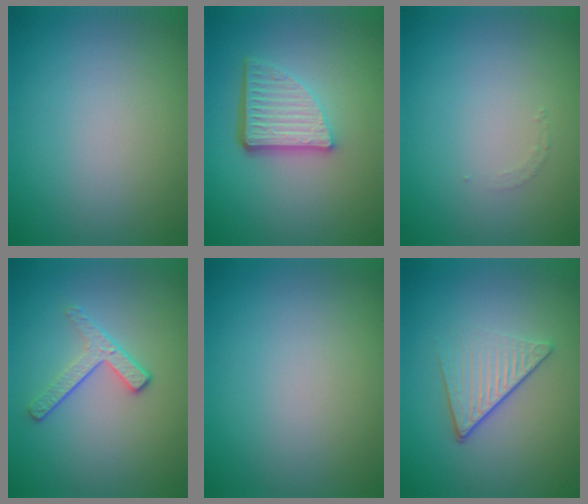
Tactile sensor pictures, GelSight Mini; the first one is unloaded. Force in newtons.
{"total": 5.5, "press": 3.8, "slide": 4.0}
{"total": 0.8, "press": 0.8, "slide": 0.1}
{"total": 2.3, "press": 1.7, "slide": 1.6}
{"total": 0.0}
{"total": 4.3, "press": 2.8, "slide": 3.2}